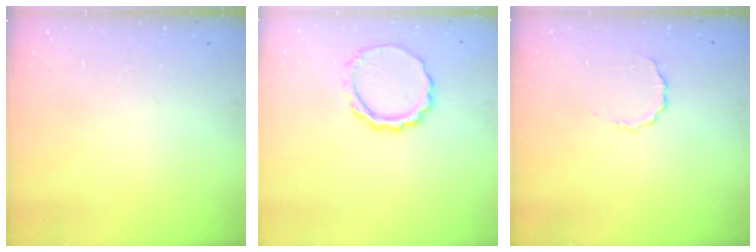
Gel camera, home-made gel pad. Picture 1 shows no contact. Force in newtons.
{"total": 8.2, "press": 8.1, "slide": 0.8}
{"total": 2.6, "press": 2.5, "slide": 0.8}